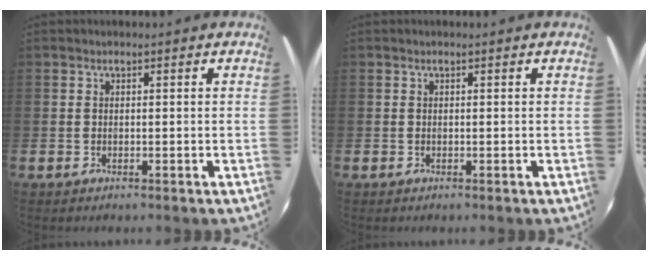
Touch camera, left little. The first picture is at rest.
{"total": 0.0}